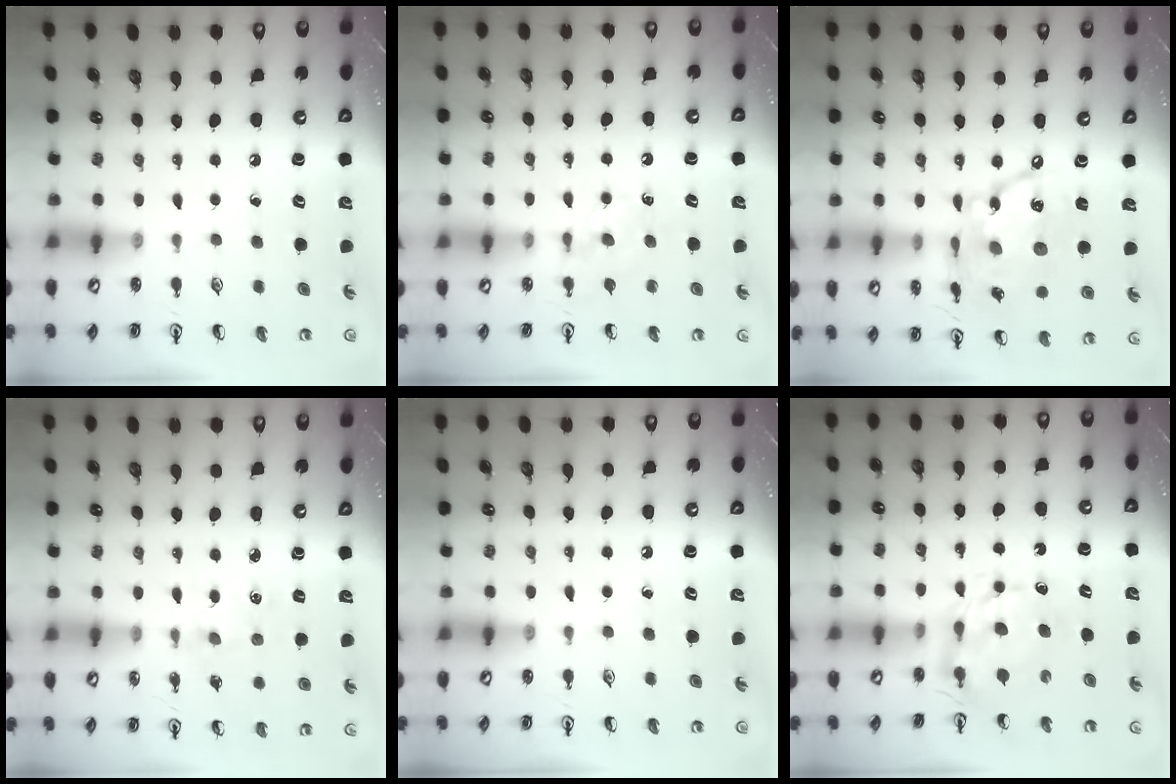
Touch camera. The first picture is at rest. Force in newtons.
{"total": 5.9, "press": 5.8, "slide": 0.8}
{"total": 16.4, "press": 16.3, "slide": 1.9}
{"total": 1.4, "press": 1.4, "slide": 0.2}
{"total": 0.0}
{"total": 7.3, "press": 7.3, "slide": 0.4}